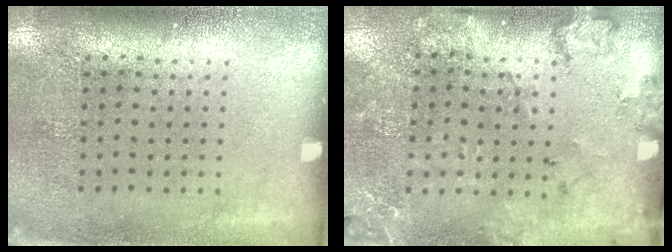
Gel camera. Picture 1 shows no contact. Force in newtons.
{"total": 1.8, "press": 1.7, "slide": 0.6}